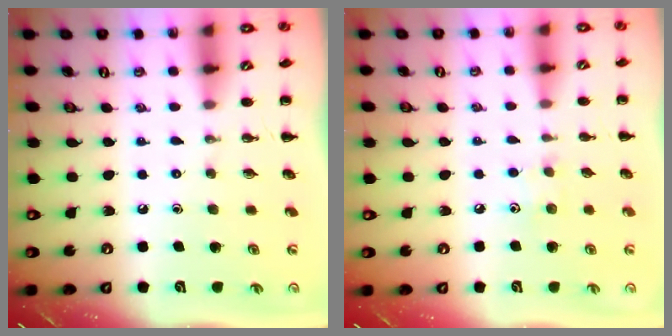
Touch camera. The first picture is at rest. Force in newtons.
{"total": 5.1, "press": 4.9, "slide": 1.3}